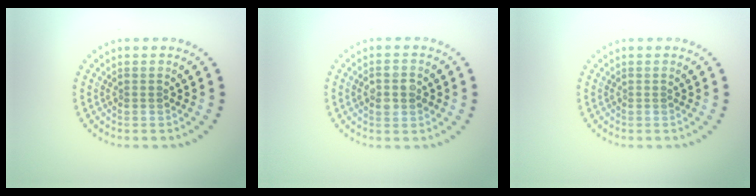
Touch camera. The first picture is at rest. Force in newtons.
{"total": 2.8, "press": 2.8, "slide": 0.2}
{"total": 0.0}